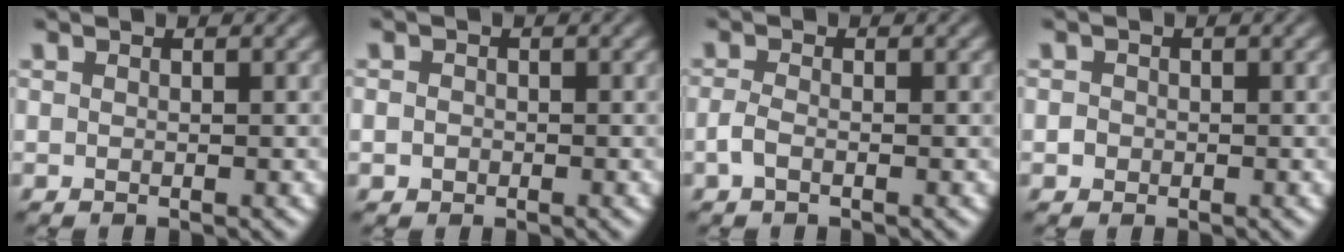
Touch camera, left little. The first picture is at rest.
{"total": 1.3, "force": [-0.1, 1.2, 0.5], "torque": [0.007, 0.008, -0.011]}
{"total": 1.2, "force": [-0.7, 0.5, 0.9], "torque": [-0.026, 0.005, -0.015]}
{"total": 1.3, "force": [-0.1, 1.2, 0.4], "torque": [0.012, 0.009, -0.010]}